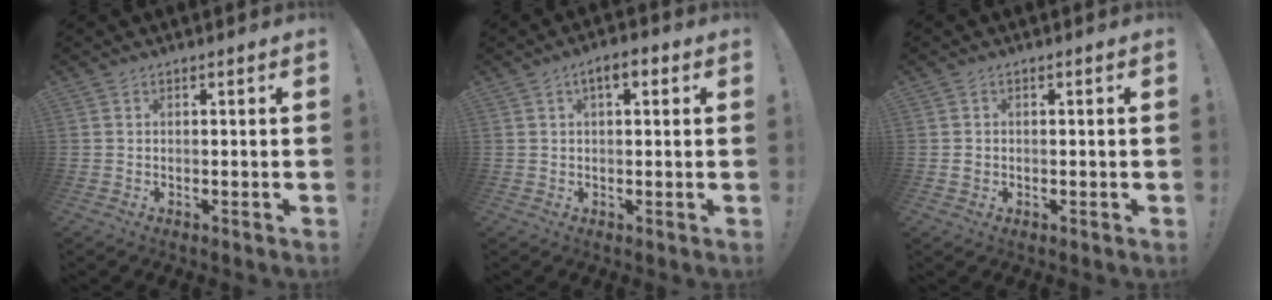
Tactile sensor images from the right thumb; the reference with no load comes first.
{"total": 4.6, "force": [1.6, 2.0, 3.8], "torque": [-0.053, 0.003, 0.023]}
{"total": 1.4, "force": [-0.2, 1.3, 0.3], "torque": [-0.012, 0.007, -0.001]}